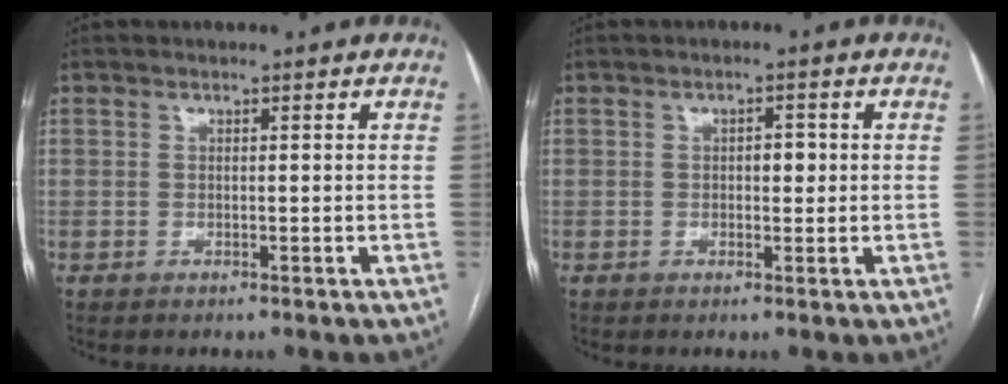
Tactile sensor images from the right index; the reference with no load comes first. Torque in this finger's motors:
{"motor_torque": [0.31, -0.02, 0.02, 0.03]}